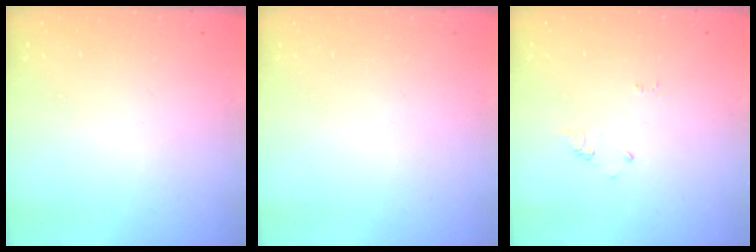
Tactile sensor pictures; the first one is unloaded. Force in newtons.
{"total": 1.5, "press": 1.5, "slide": 0.1}
{"total": 2.6, "press": 2.6, "slide": 0.4}